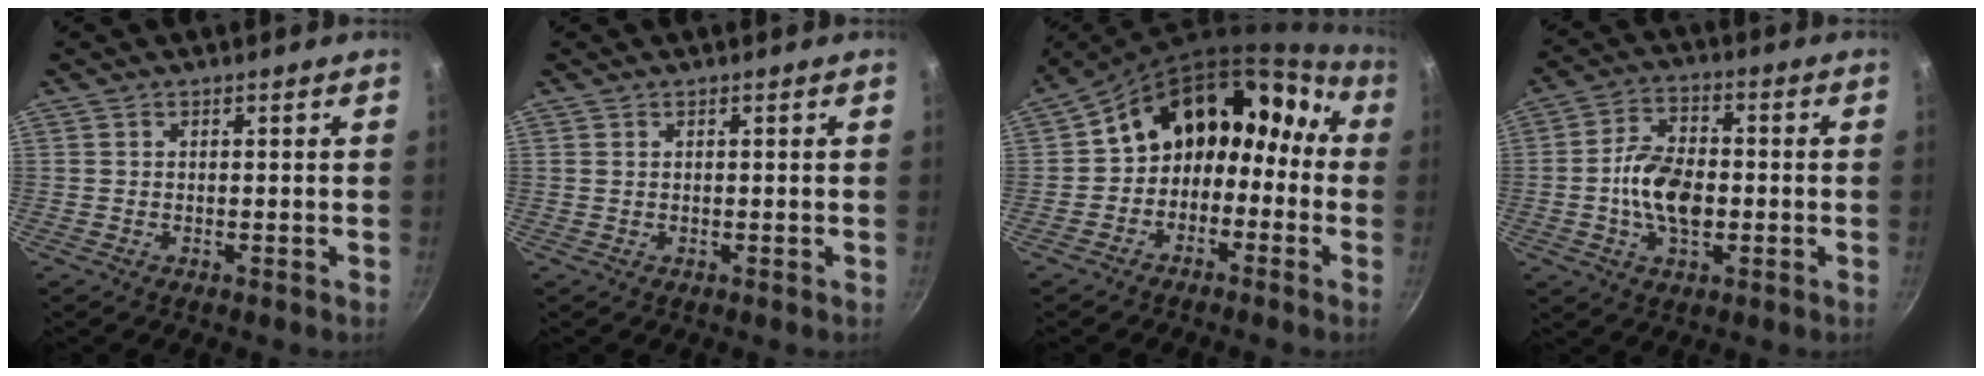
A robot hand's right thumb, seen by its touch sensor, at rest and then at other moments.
{"total": 0.0}
{"total": 16.1, "force": [-2.2, 13.0, 9.2], "torque": [-0.095, 0.099, -0.045]}
{"total": 10.8, "force": [-1.4, 6.4, 8.6], "torque": [-0.147, 0.017, -0.033]}